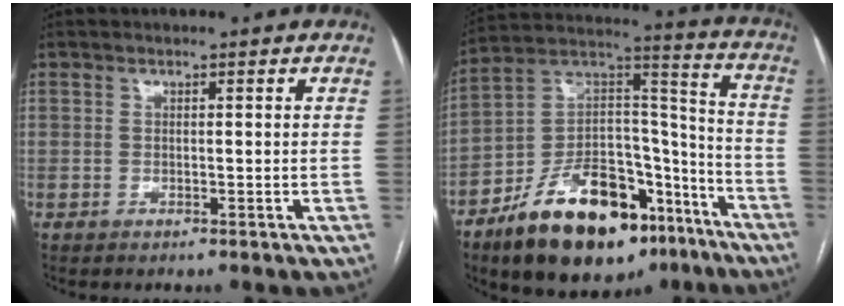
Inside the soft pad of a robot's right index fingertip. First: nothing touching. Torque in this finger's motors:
{"motor_torque": [1.07, -1.07, 0.75, 0.21]}